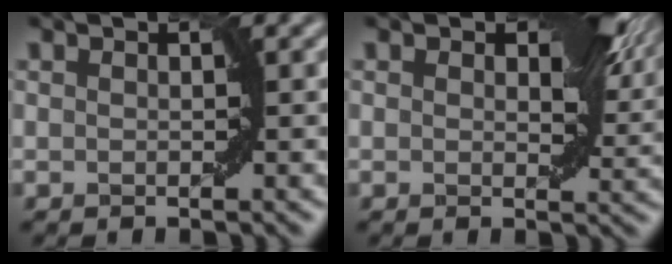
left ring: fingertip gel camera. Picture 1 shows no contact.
{"total": 6.2, "force": [2.4, 3.3, 4.7], "torque": [-0.058, -0.001, 0.034]}